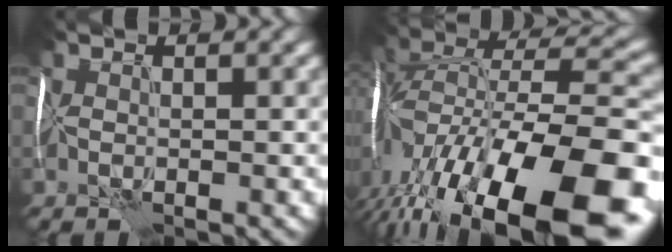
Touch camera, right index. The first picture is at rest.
{"total": 16.9, "force": [-8.4, 7.8, 12.5], "torque": [-0.229, -0.023, -0.116]}